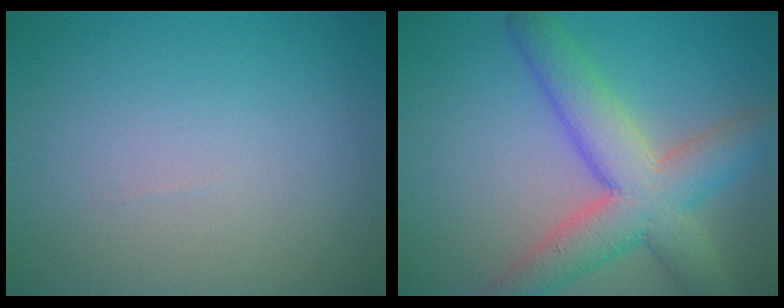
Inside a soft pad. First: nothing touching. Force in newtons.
{"total": 7.6, "press": 7.6, "slide": 0.6}